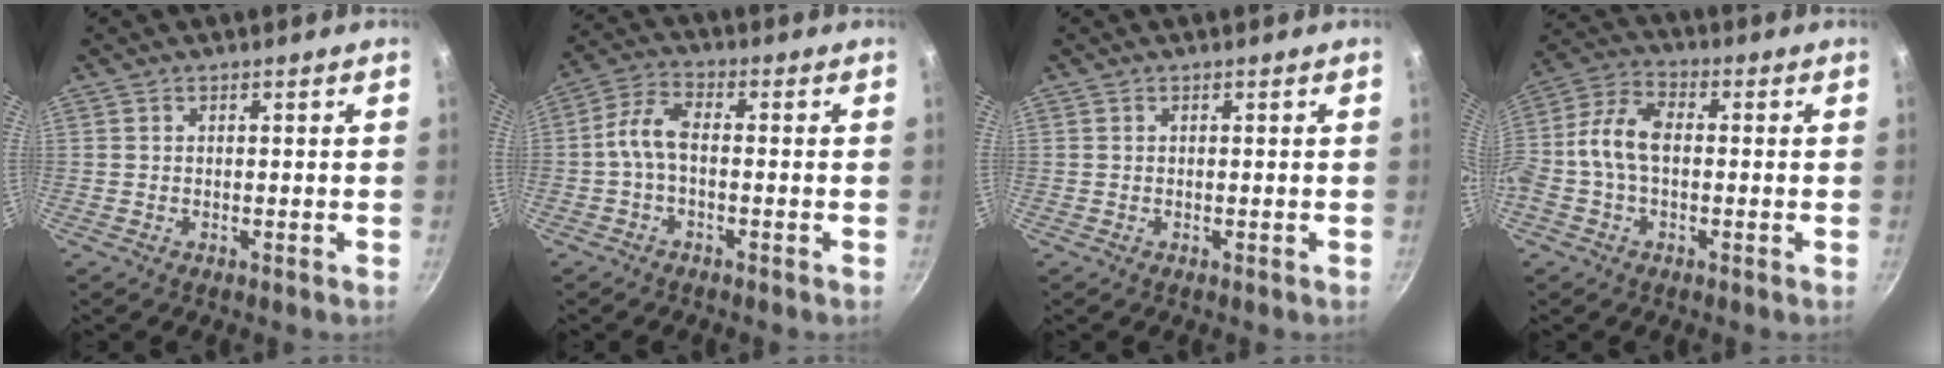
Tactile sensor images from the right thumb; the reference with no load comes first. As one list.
[{"total": 4.8, "force": [-1.4, 2.6, 3.7], "torque": [-0.081, 0.029, -0.039]}, {"total": 0.0}, {"total": 9.5, "force": [-0.4, 5.9, 7.5], "torque": [-0.146, 0.036, -0.024]}]